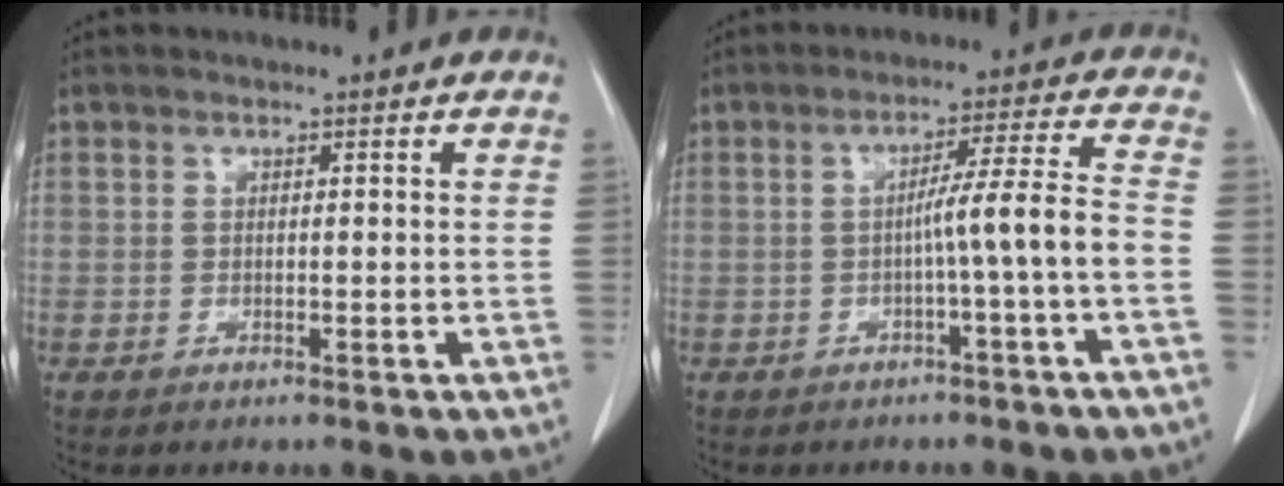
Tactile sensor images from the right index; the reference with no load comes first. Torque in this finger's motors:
{"motor_torque": [0.78, -0.36, 0.48, 0.08]}